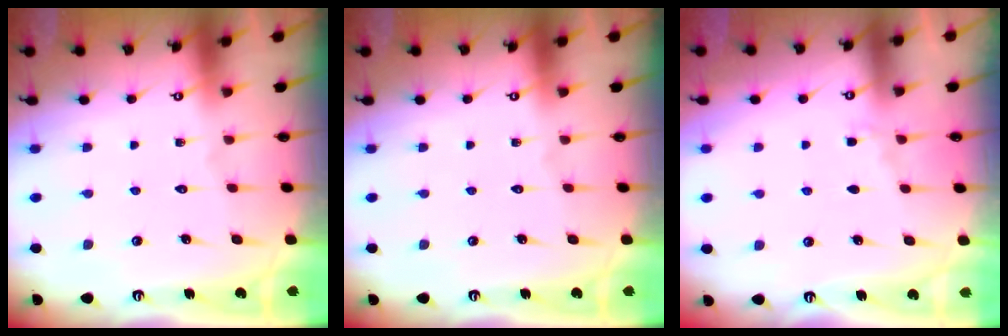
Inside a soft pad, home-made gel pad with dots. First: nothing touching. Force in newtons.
{"total": 0.0}
{"total": 3.2, "press": 3.2, "slide": 0.5}